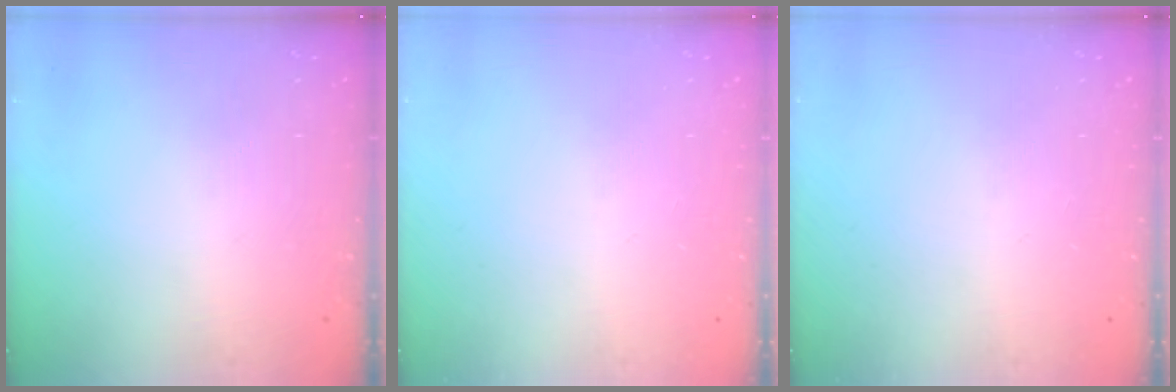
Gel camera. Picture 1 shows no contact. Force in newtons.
{"total": 0.0}
{"total": 0.0}